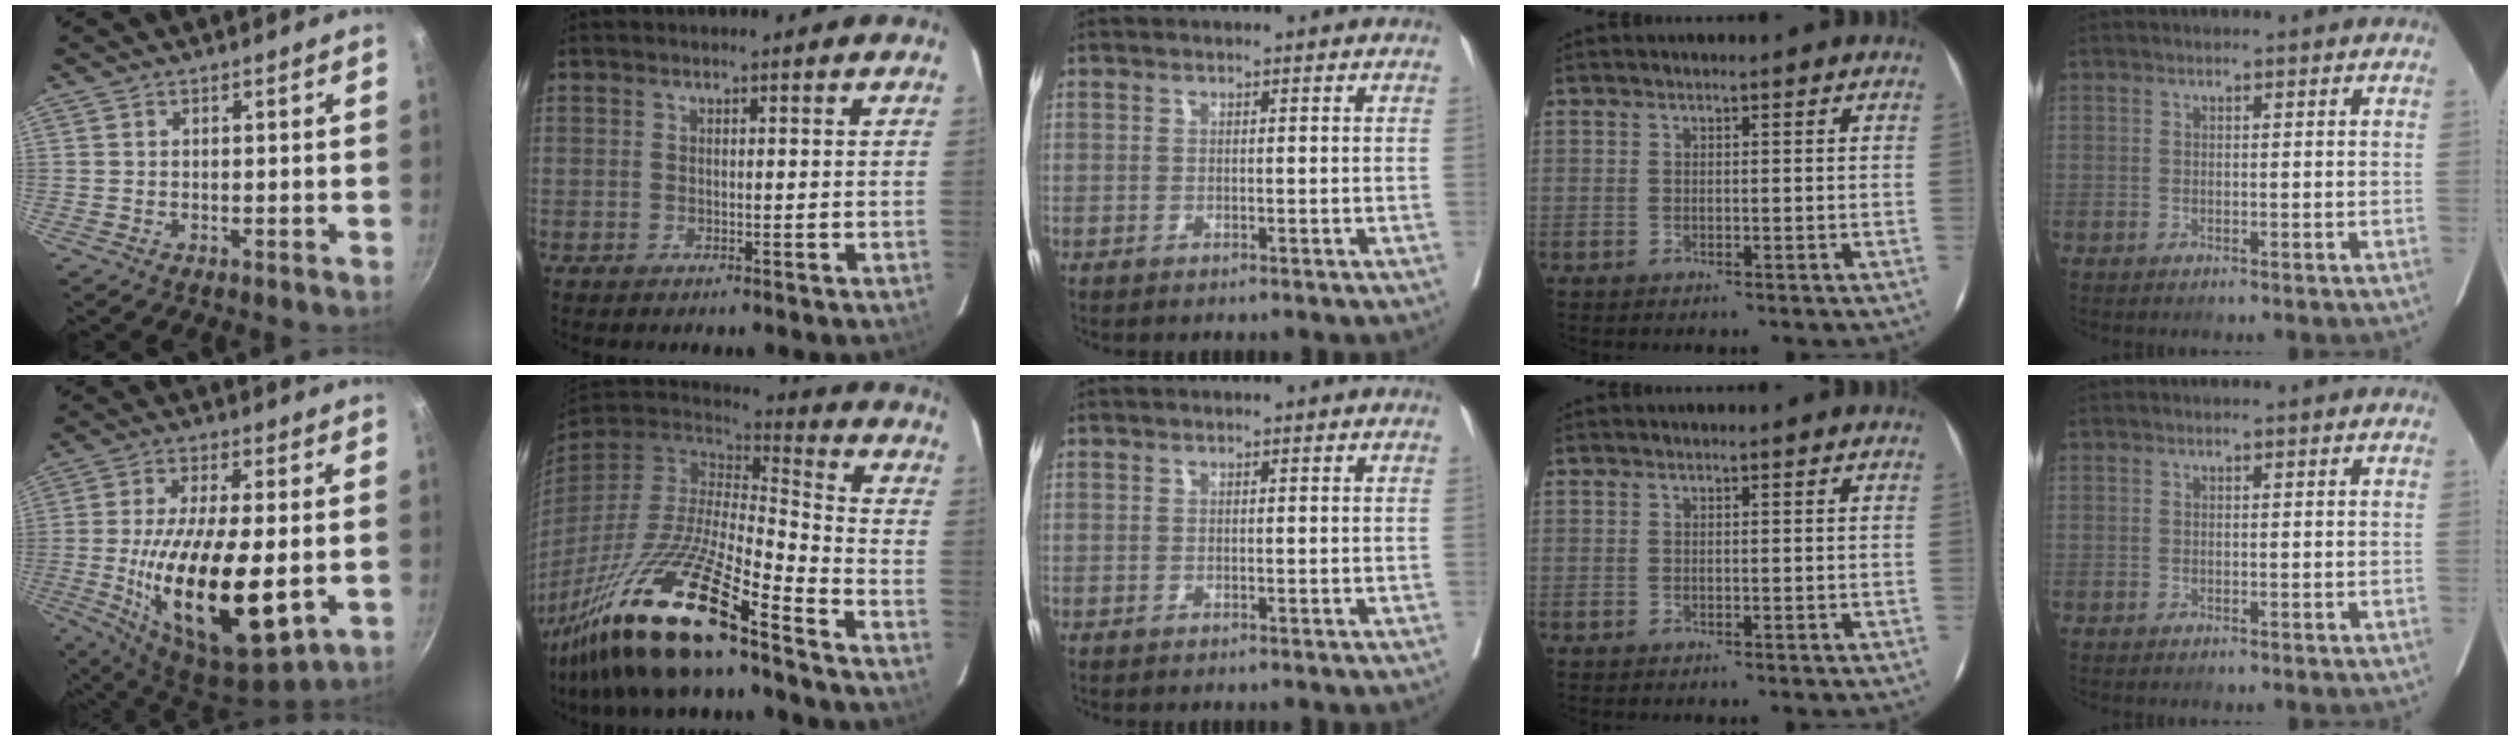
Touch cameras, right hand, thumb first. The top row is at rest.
{"thumb": {"total": 23.2, "force": [-3.5, 9.2, 21.0], "torque": [-0.388, -0.029, -0.040]}, "index": {"total": 22.1, "force": [-15.4, 2.4, 15.7], "torque": [-0.308, -0.055, -0.286]}}